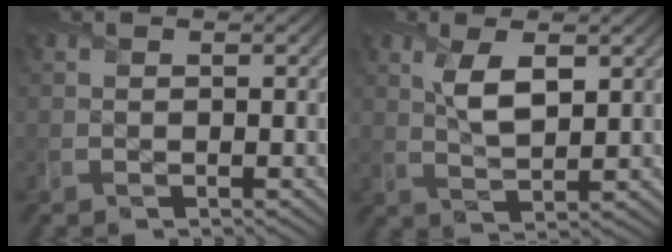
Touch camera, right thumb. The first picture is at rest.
{"total": 5.0, "force": [1.9, 2.1, 4.1], "torque": [-0.091, -0.001, 0.038]}